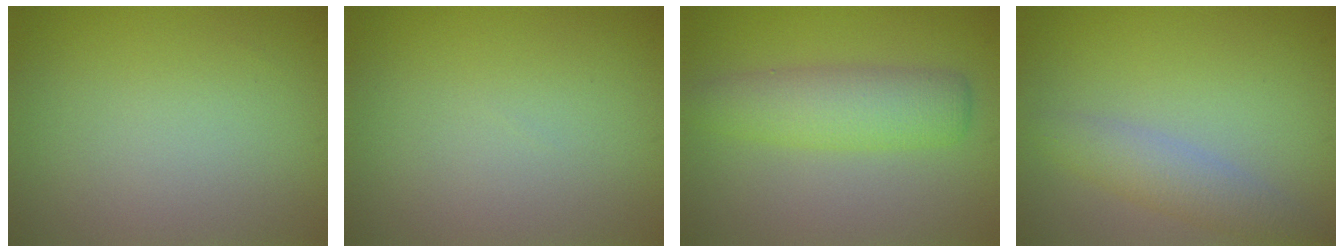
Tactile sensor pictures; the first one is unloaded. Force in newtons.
{"total": 0.0}
{"total": 4.4, "press": 4.4, "slide": 0.1}
{"total": 2.9, "press": 2.9, "slide": 0.2}